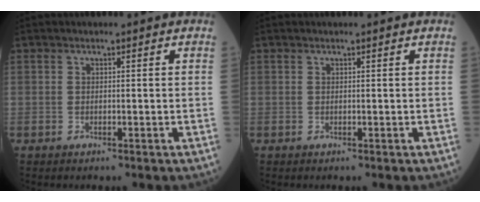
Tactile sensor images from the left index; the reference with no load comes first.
{"total": 0.6, "force": [0.6, 0.0, 0.2], "torque": [-0.003, 0.002, 0.010]}